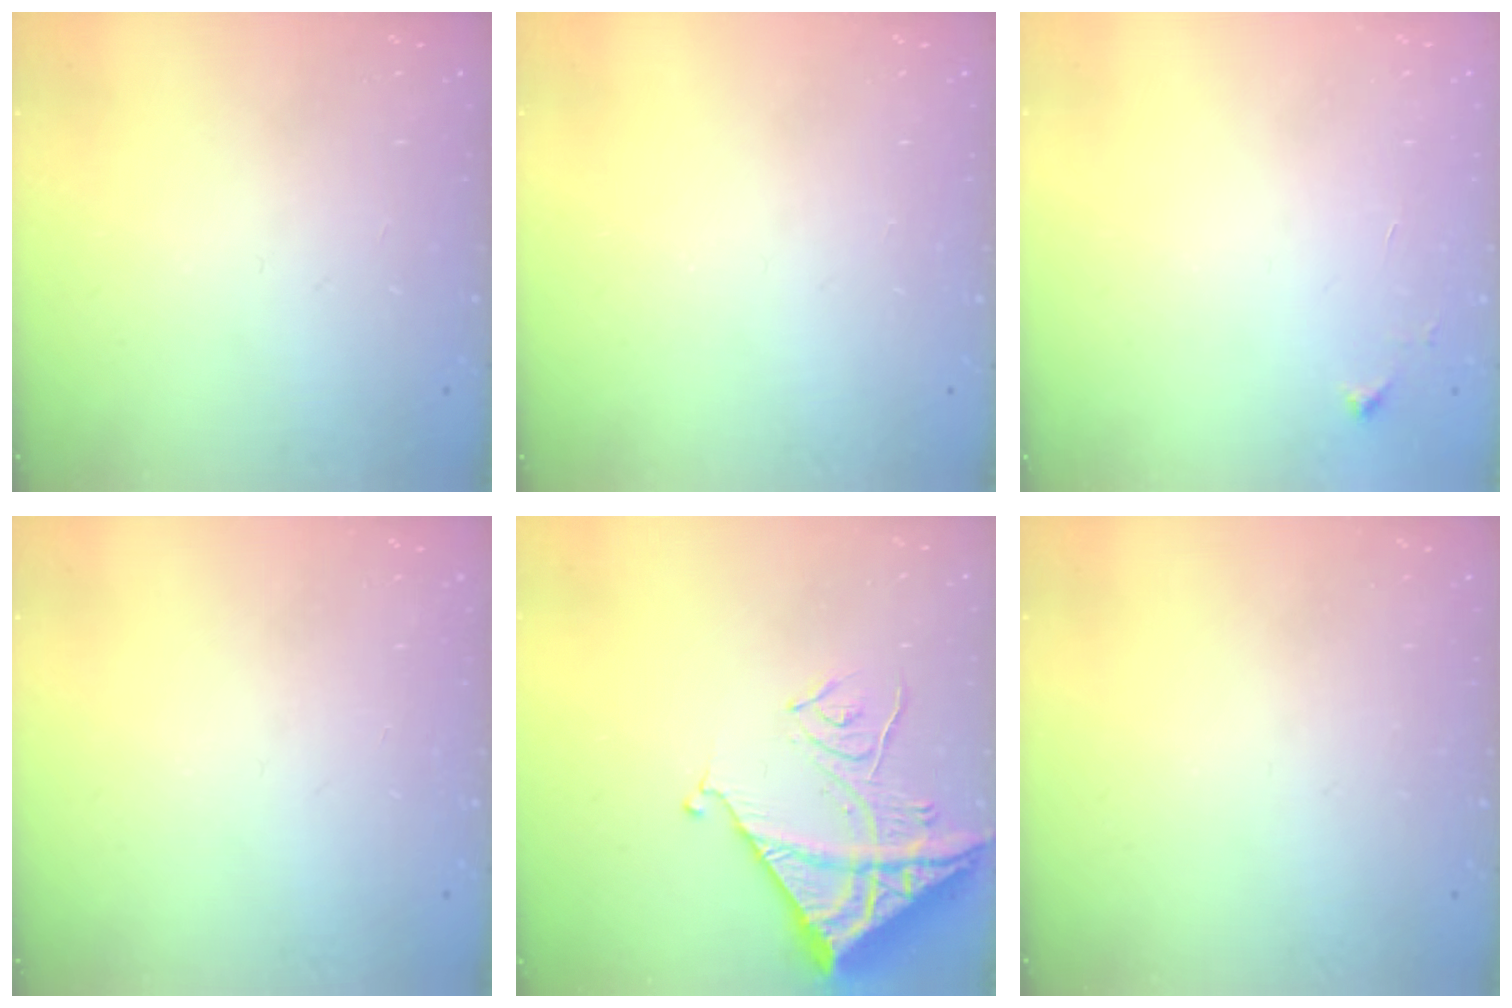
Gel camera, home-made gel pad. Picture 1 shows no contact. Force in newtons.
{"total": 0.0}
{"total": 3.9, "press": 3.8, "slide": 0.6}
{"total": 0.0}
{"total": 13.7, "press": 13.6, "slide": 1.1}
{"total": 0.0}